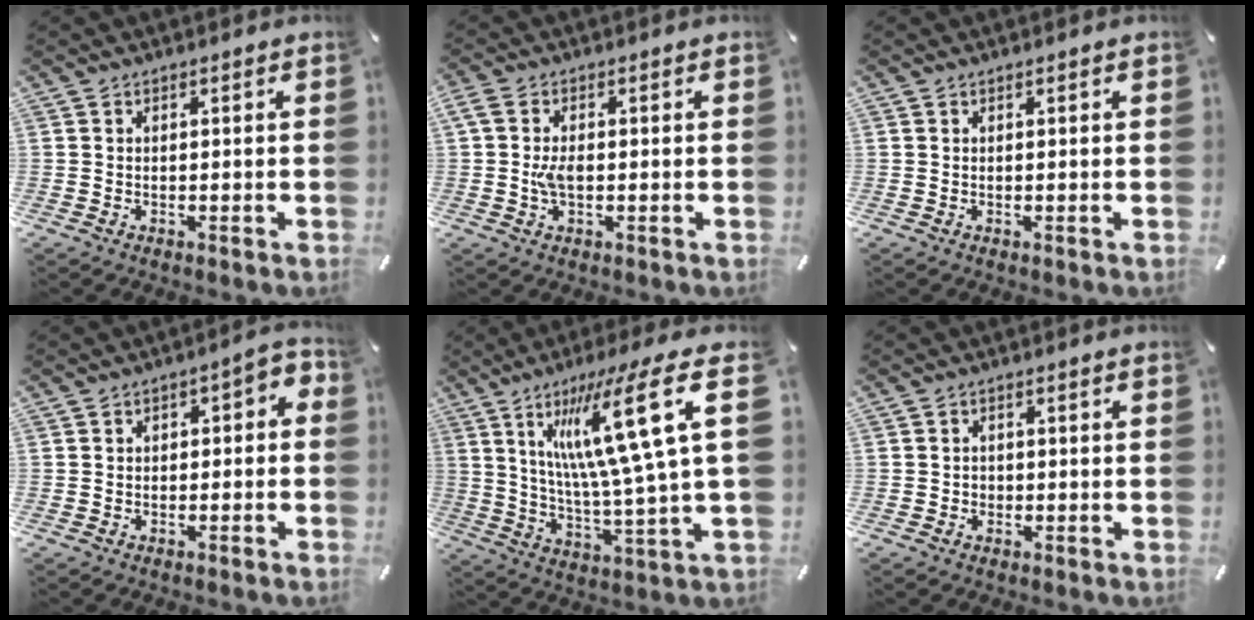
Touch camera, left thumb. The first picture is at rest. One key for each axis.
{"total": 4.1, "fx": -0.2, "fy": 2.2, "fz": 3.5, "tx": -0.086, "ty": -0.004, "tz": -0.009}
{"total": 0.0}
{"total": 3.6, "fx": -1.8, "fy": 2.1, "fz": 2.3, "tx": -0.034, "ty": 0.017, "tz": -0.038}
{"total": 21.8, "fx": 7.8, "fy": 3.2, "fz": 20.1, "tx": -0.349, "ty": -0.032, "tz": 0.100}
{"total": 1.6, "fx": -0.6, "fy": 1.5, "fz": 0.4, "tx": -0.009, "ty": 0.006, "tz": -0.014}